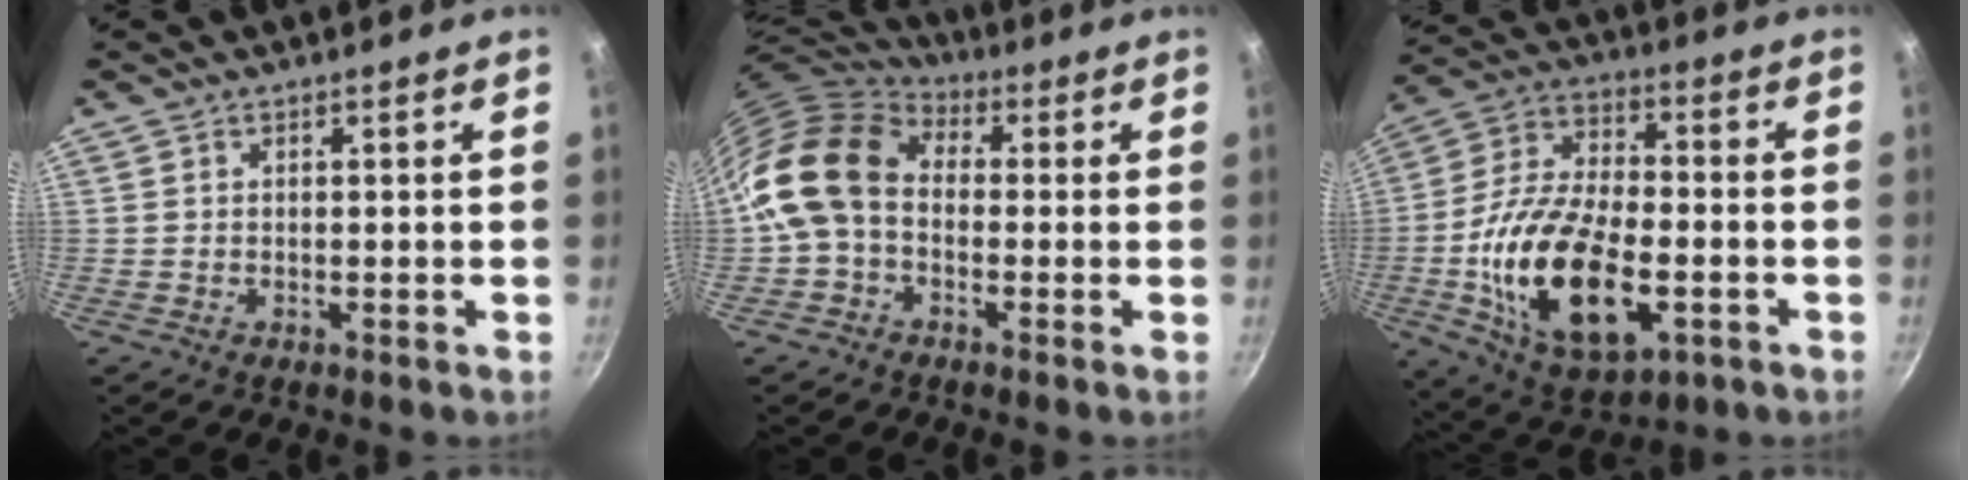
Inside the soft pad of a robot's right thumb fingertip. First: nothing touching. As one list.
[{"total": 14.6, "force": [-0.4, 10.8, 9.9], "torque": [-0.175, 0.034, -0.028]}, {"total": 22.2, "force": [-5.3, 11.5, 18.2], "torque": [-0.333, 0.020, -0.089]}]